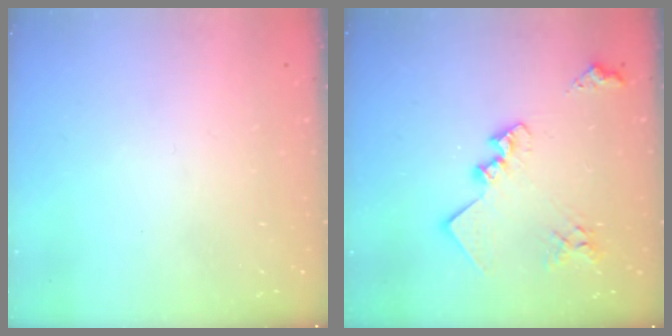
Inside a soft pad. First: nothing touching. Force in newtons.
{"total": 17.5, "press": 17.4, "slide": 1.2}